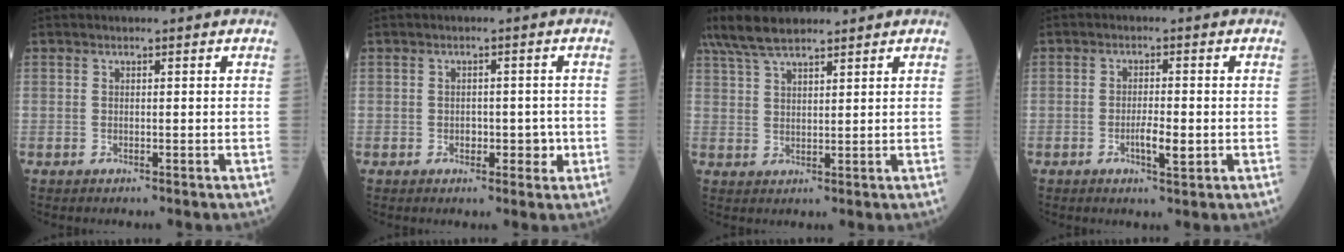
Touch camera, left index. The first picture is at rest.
{"total": 3.4, "force": [-1.0, 2.1, 2.4], "torque": [-0.023, 0.008, -0.010]}
{"total": 9.1, "force": [7.4, 2.0, 4.9], "torque": [-0.105, 0.028, 0.143]}
{"total": 3.7, "force": [-1.1, 0.8, 3.5], "torque": [-0.062, 0.000, -0.015]}